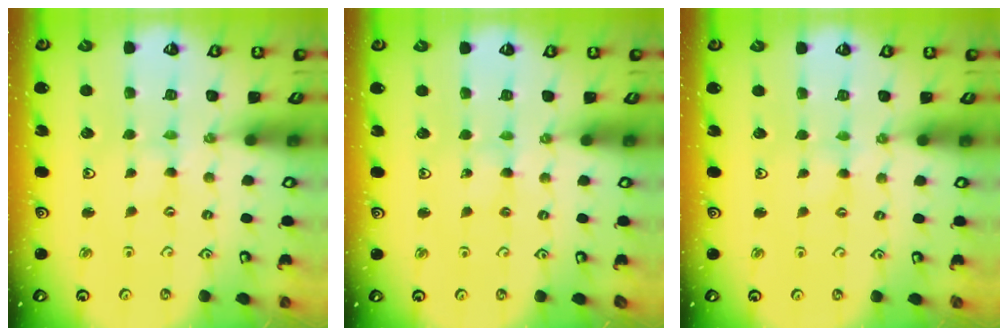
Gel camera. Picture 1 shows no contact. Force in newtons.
{"total": 3.1, "press": 3.1, "slide": 0.4}
{"total": 1.0, "press": 0.9, "slide": 0.2}